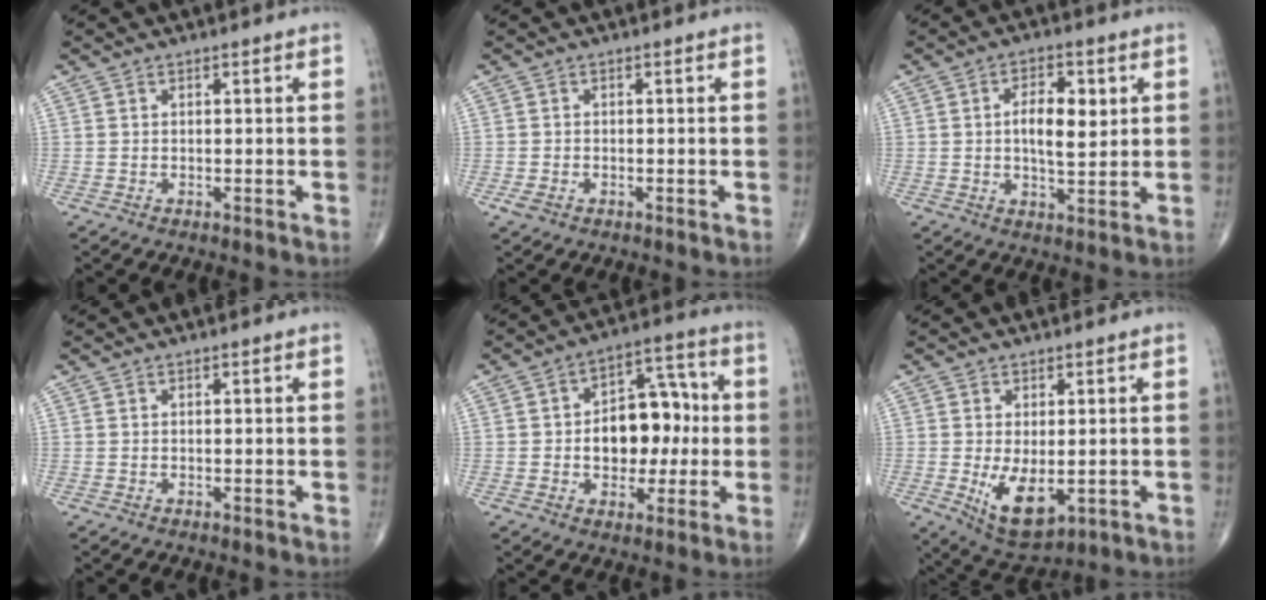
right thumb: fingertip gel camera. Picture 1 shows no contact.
{"total": 1.8, "force": [-0.8, 1.2, 1.1], "torque": [-0.027, 0.001, -0.013]}
{"total": 7.9, "force": [1.5, 3.6, 6.8], "torque": [-0.095, -0.007, 0.023]}
{"total": 0.0}
{"total": 13.6, "force": [-0.4, 9.0, 10.2], "torque": [-0.103, 0.035, -0.004]}
{"total": 8.4, "force": [-1.3, 4.2, 7.1], "torque": [-0.113, -0.021, -0.006]}